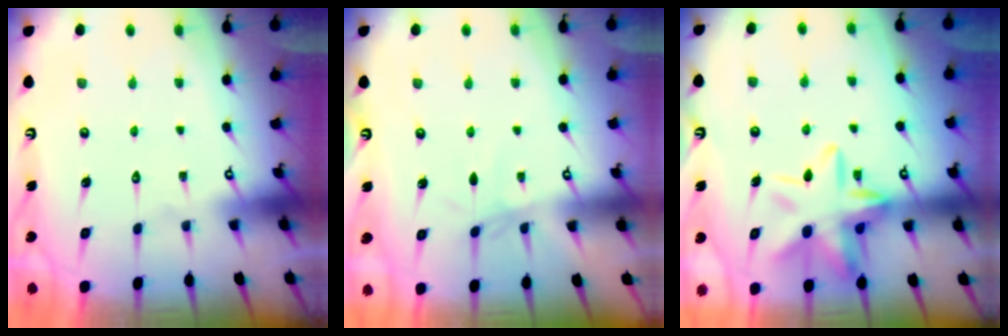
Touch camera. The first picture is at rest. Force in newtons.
{"total": 1.4, "press": 1.3, "slide": 0.4}
{"total": 14.5, "press": 14.5, "slide": 0.9}